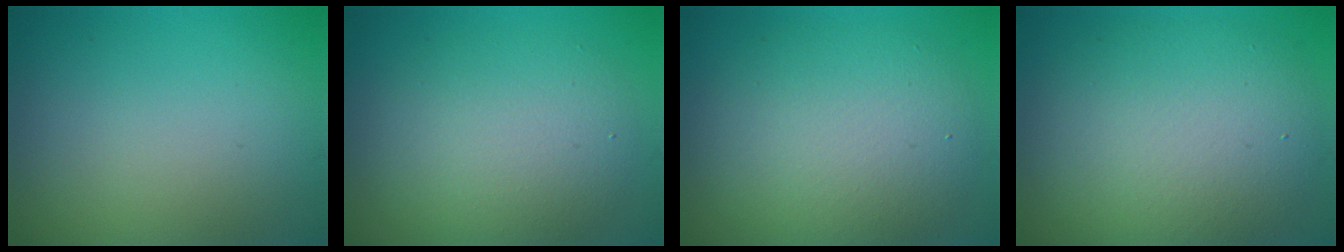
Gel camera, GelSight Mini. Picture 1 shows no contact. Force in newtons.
{"total": 5.7, "press": 5.7, "slide": 0.4}
{"total": 7.4, "press": 7.4, "slide": 0.2}
{"total": 8.6, "press": 8.6, "slide": 0.3}